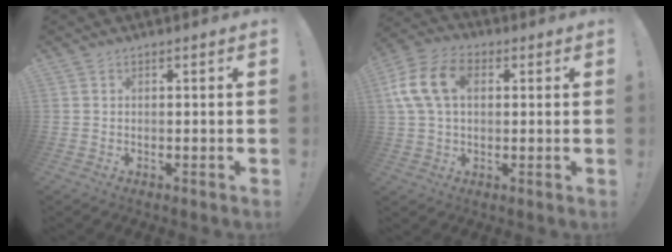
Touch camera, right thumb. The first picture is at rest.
{"total": 14.2, "force": [3.1, 9.6, 10.0], "torque": [-0.199, 0.010, 0.059]}